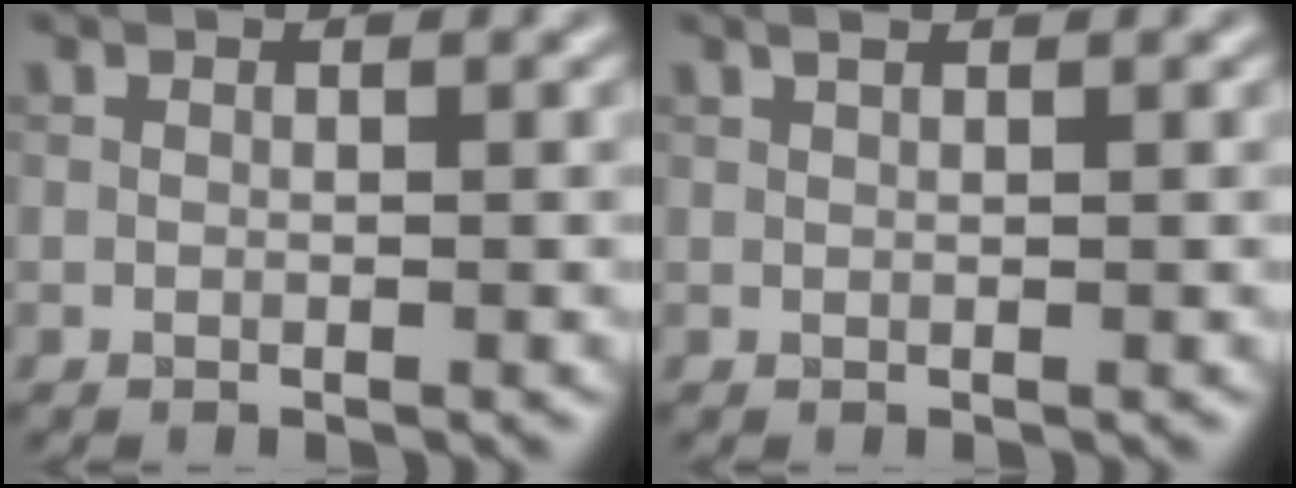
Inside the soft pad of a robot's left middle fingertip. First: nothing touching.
{"total": 1.1, "force": [0.8, 0.2, 0.6], "torque": [-0.010, -0.001, 0.007]}